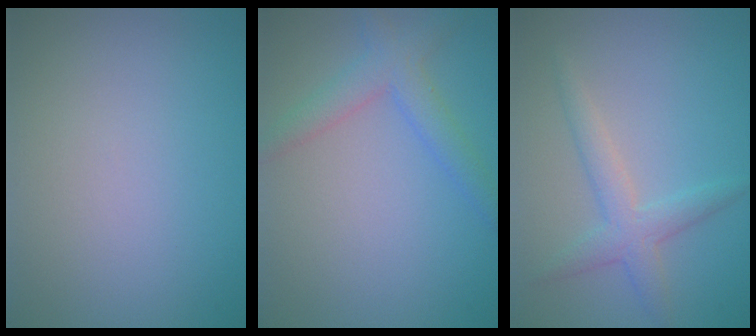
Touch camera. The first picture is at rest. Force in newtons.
{"total": 3.1, "press": 3.1, "slide": 0.1}
{"total": 2.7, "press": 2.7, "slide": 0.1}